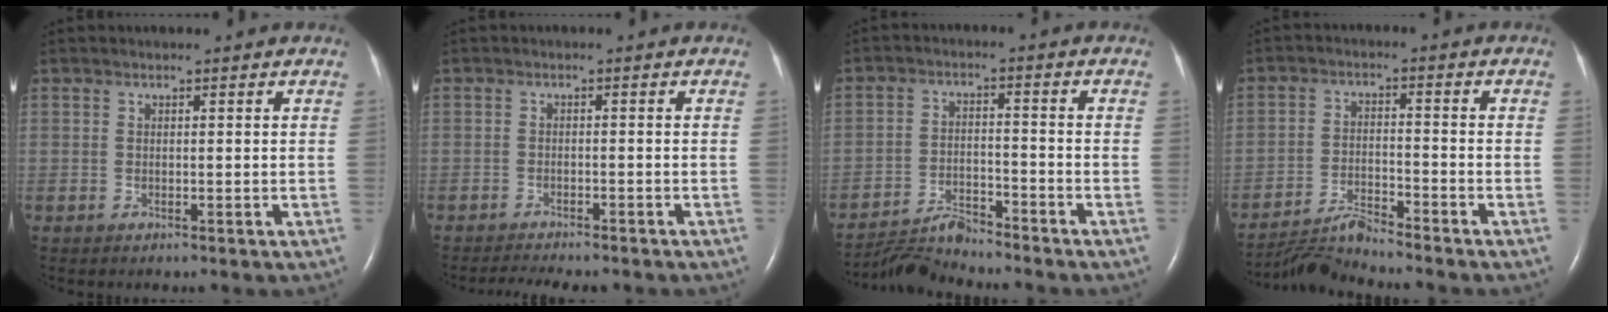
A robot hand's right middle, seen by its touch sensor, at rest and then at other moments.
{"total": 6.8, "force": [-6.1, 1.2, 2.7], "torque": [-0.040, -0.005, -0.085]}
{"total": 5.9, "force": [-5.8, -0.5, -0.1], "torque": [-0.008, -0.012, -0.105]}
{"total": 5.8, "force": [-5.6, -1.5, 0.3], "torque": [-0.019, -0.016, -0.104]}